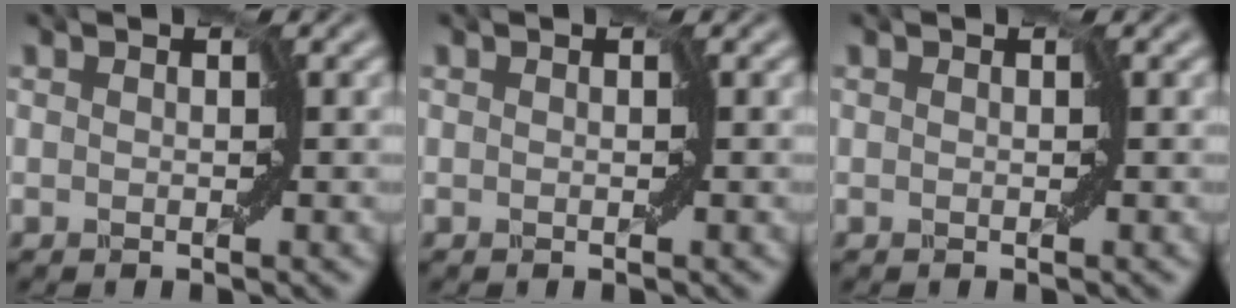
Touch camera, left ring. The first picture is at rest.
{"total": 0.0}
{"total": 0.0}